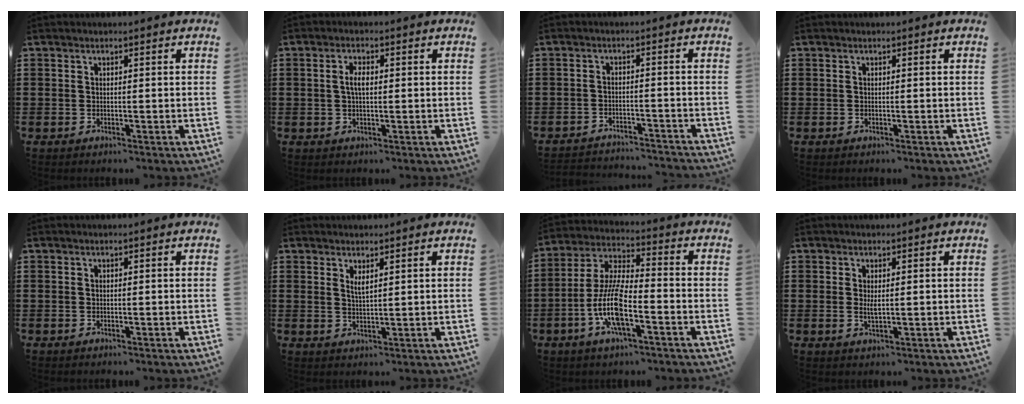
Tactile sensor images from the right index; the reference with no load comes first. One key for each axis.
{"total": 2.8, "fx": 0.2, "fy": 1.1, "fz": 2.6, "tx": -0.052, "ty": 0.004, "tz": 0.002}
{"total": 2.9, "fx": -2.9, "fy": 0.0, "fz": 0.1, "tx": -0.006, "ty": -0.001, "tz": -0.062}
{"total": 0.0}
{"total": 0.0}
{"total": 1.8, "fx": 1.2, "fy": 0.5, "fz": 1.3, "tx": -0.027, "ty": 0.003, "tz": 0.022}
{"total": 10.6, "fx": -3.9, "fy": 3.0, "fz": 9.4, "tx": -0.215, "ty": -0.008, "tz": -0.079}
{"total": 1.9, "fx": 0.3, "fy": 0.6, "fz": 1.8, "tx": -0.035, "ty": 0.001, "tz": 0.005}